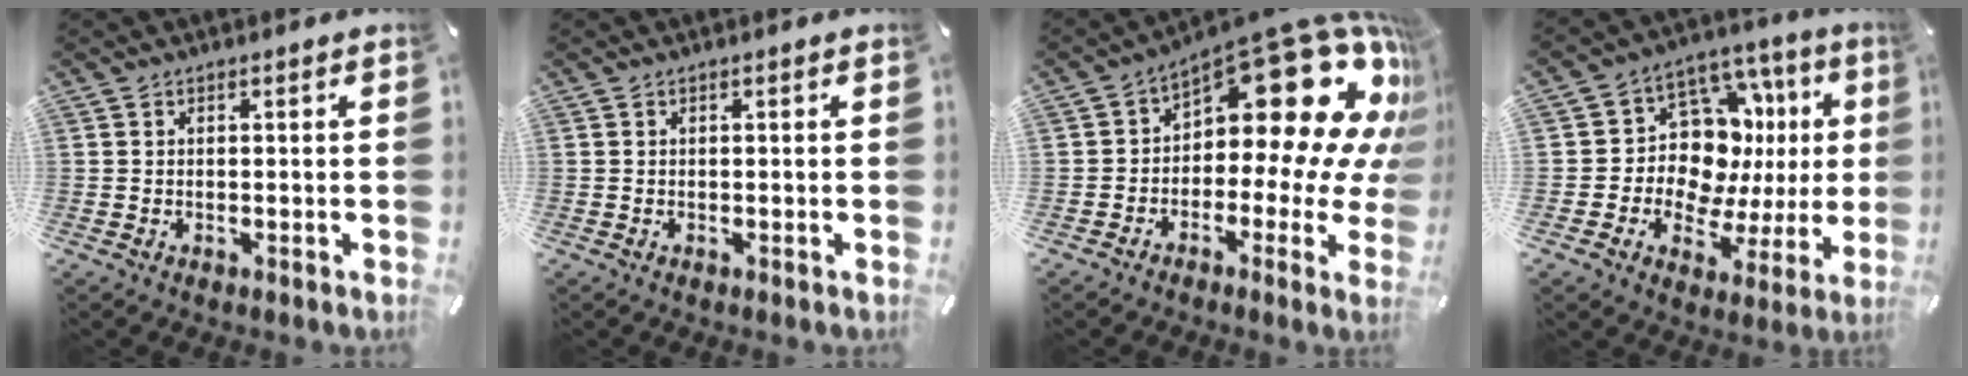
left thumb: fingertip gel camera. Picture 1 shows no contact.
{"total": 0.0}
{"total": 23.6, "force": [9.9, 11.2, 18.3], "torque": [-0.252, -0.085, 0.165]}
{"total": 11.9, "force": [3.2, 9.8, 6.0], "torque": [-0.081, -0.051, 0.065]}